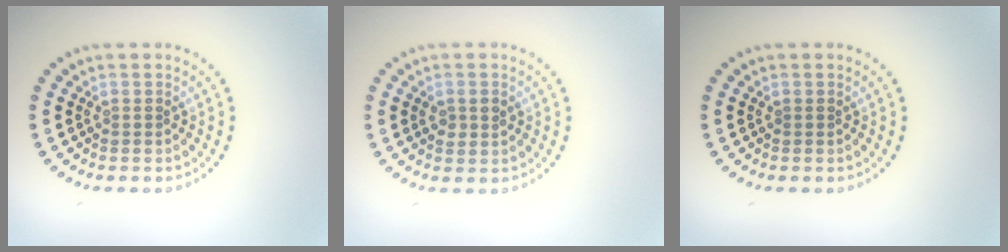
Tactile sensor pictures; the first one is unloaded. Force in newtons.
{"total": 1.5, "press": 1.5, "slide": 0.1}
{"total": 0.0}